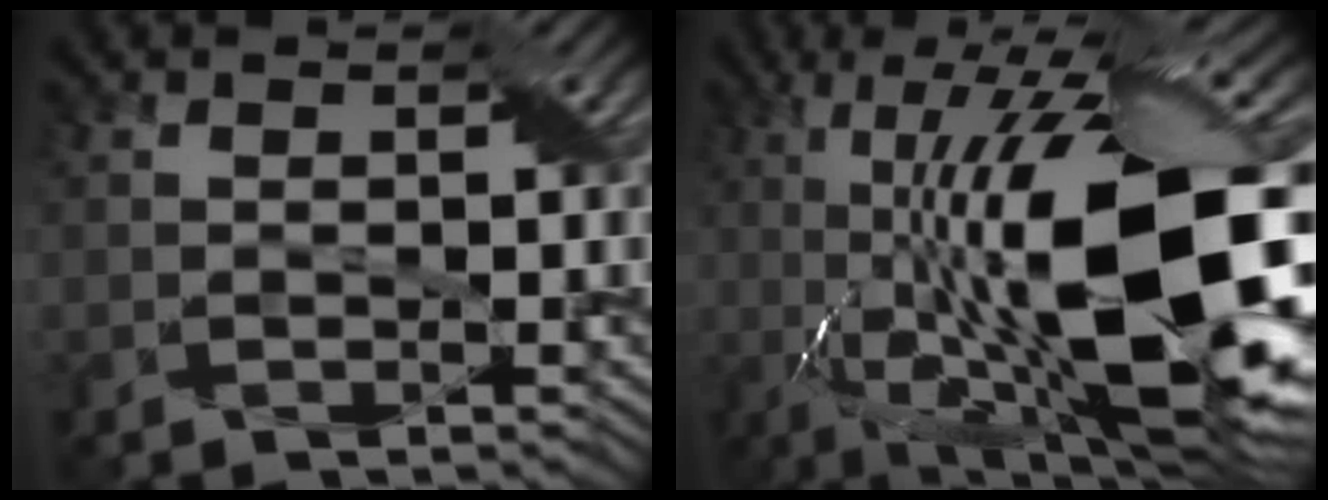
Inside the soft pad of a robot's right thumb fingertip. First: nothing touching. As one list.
[{"total": 19.8, "force": [-1.9, 6.9, 18.4], "torque": [-0.305, 0.013, -0.039]}]